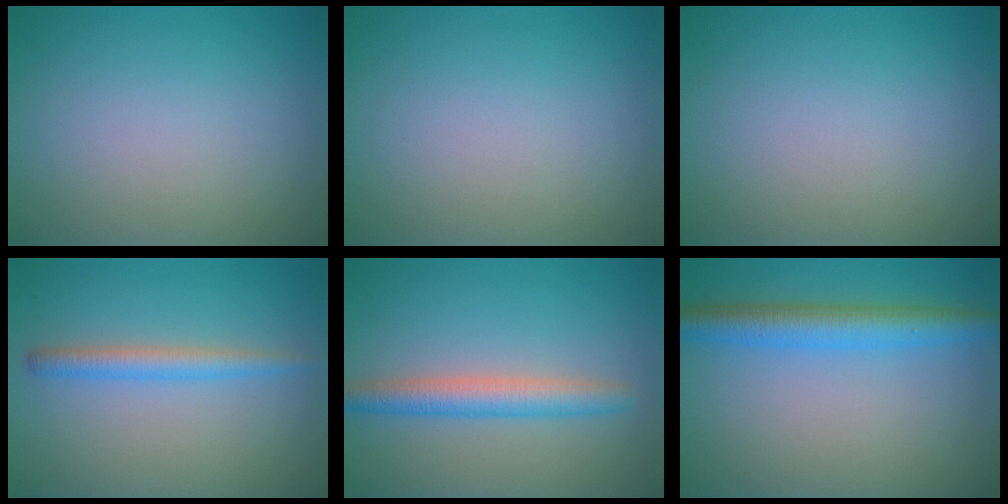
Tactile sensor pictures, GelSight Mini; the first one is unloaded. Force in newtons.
{"total": 0.0}
{"total": 0.0}
{"total": 2.2, "press": 2.2, "slide": 0.2}
{"total": 3.4, "press": 3.4, "slide": 0.1}
{"total": 4.6, "press": 4.6, "slide": 0.1}